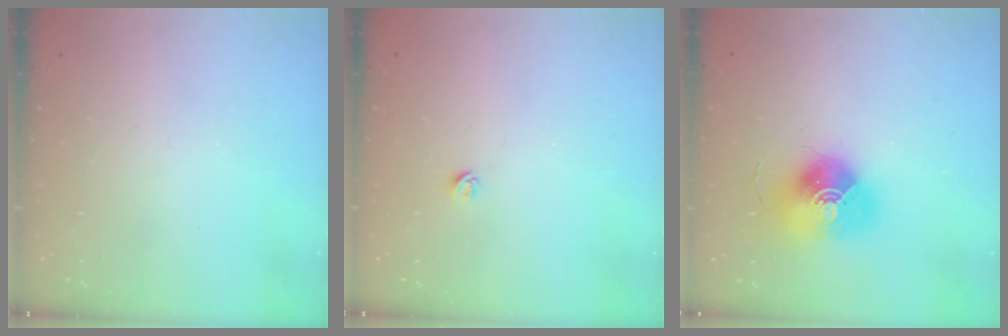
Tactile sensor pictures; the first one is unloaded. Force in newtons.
{"total": 3.7, "press": 3.7, "slide": 0.4}
{"total": 17.5, "press": 17.5, "slide": 0.4}